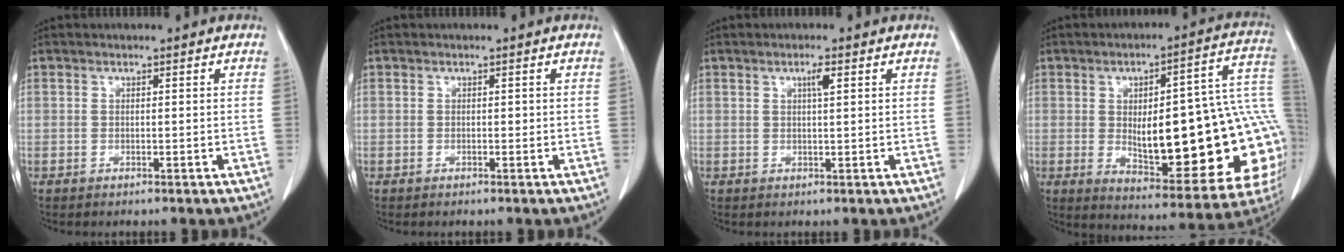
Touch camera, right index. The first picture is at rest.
{"total": 0.0}
{"total": 1.8, "force": [0.8, 0.1, 1.6], "torque": [-0.029, 0.000, 0.013]}
{"total": 27.1, "force": [-1.9, 7.5, 26.0], "torque": [-0.264, 0.032, -0.004]}